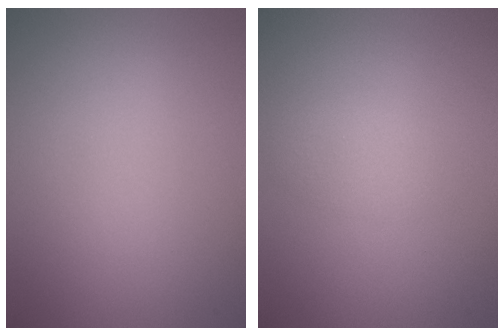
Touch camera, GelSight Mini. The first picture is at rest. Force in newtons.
{"total": 1.4, "press": 1.4, "slide": 0.1}